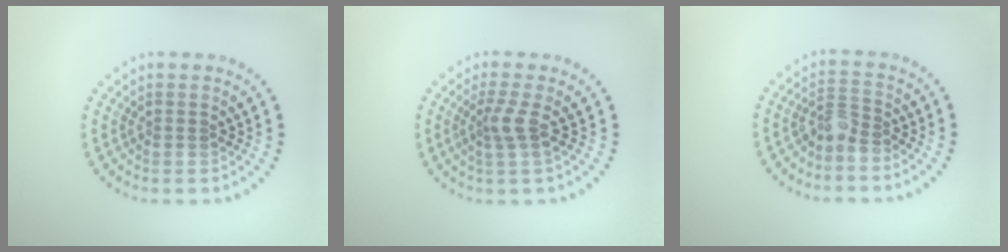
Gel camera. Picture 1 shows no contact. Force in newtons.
{"total": 1.9, "press": 1.3, "slide": 1.4}
{"total": 2.1, "press": 1.5, "slide": 1.4}